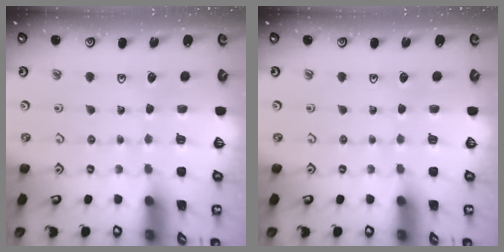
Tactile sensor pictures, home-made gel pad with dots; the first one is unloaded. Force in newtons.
{"total": 0.0}